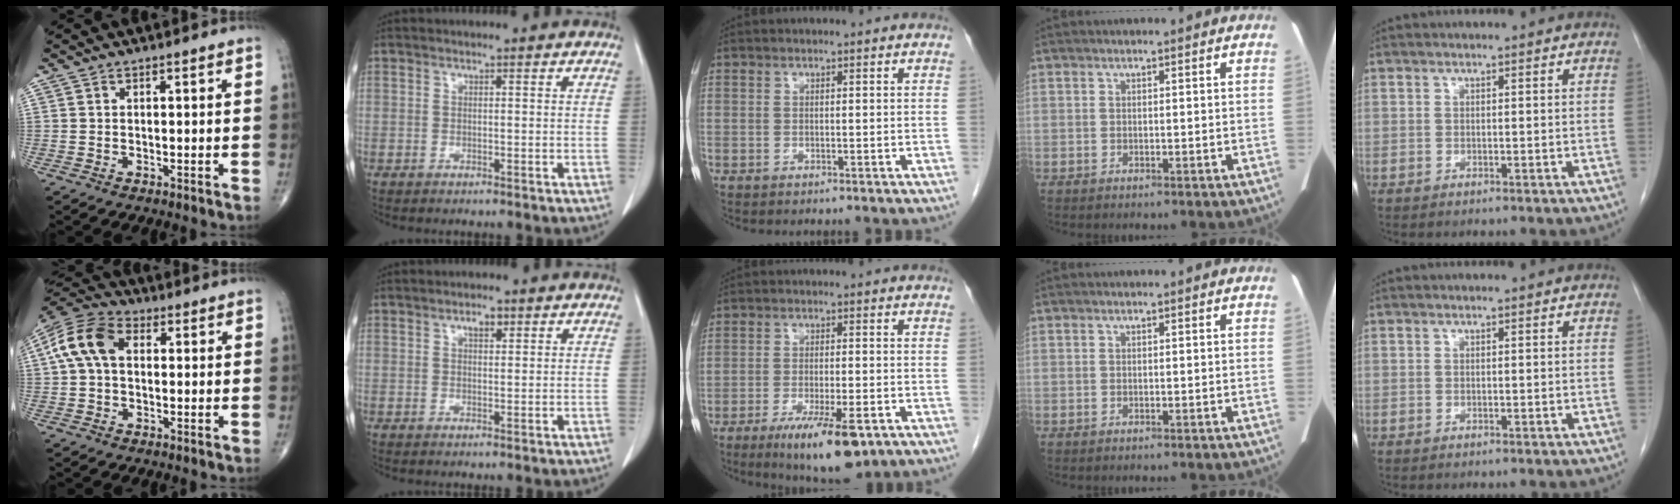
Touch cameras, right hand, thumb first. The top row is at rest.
{"thumb": {"total": 10.2, "force": [1.5, 6.7, 7.5], "torque": [-0.152, 0.032, 0.018]}, "index": {"total": 2.5, "force": [1.3, 1.2, 1.8], "torque": [-0.035, 0.002, 0.023]}, "middle": {"total": 10.7, "force": [-6.1, 2.2, 8.5], "torque": [-0.136, -0.022, -0.090]}}